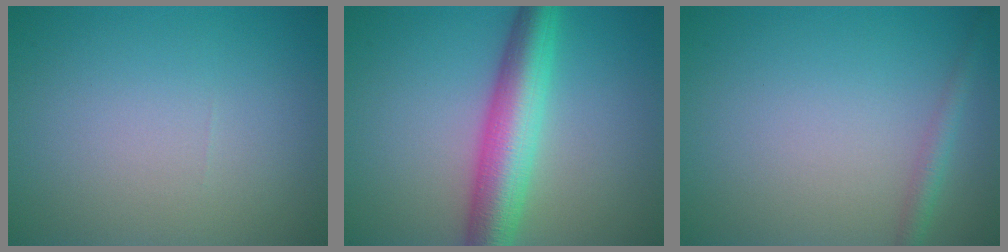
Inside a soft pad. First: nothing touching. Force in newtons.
{"total": 6.8, "press": 6.8, "slide": 0.2}
{"total": 1.6, "press": 1.6, "slide": 0.1}